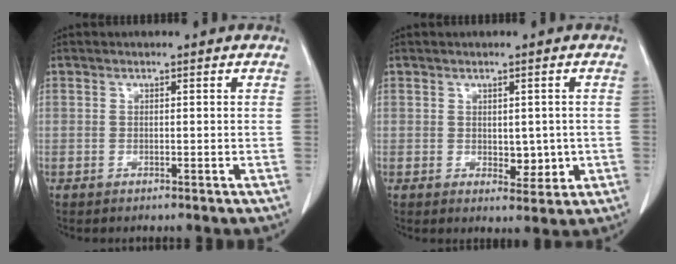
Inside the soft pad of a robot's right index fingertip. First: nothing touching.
{"total": 3.6, "force": [-0.1, 2.0, 3.0], "torque": [-0.032, -0.006, 0.007]}